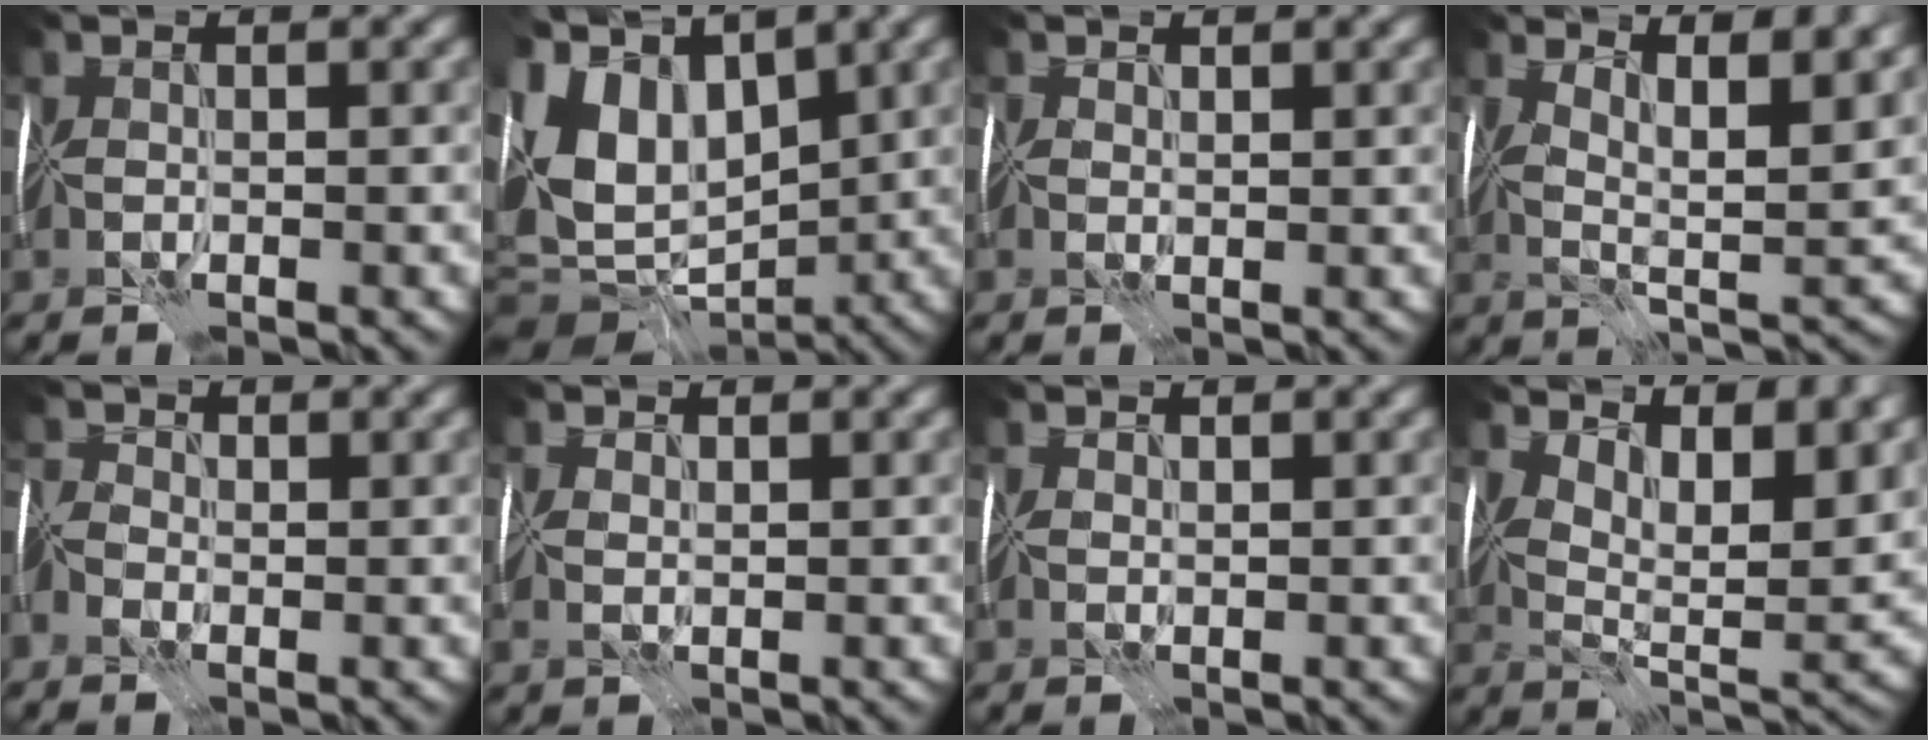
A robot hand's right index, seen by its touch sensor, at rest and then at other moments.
{"total": 11.3, "force": [2.6, 8.0, 7.6], "torque": [-0.147, -0.001, 0.070]}
{"total": 0.9, "force": [0.7, 0.5, 0.3], "torque": [-0.005, 0.005, 0.009]}
{"total": 8.4, "force": [4.5, 2.3, 6.7], "torque": [-0.086, 0.003, 0.067]}
{"total": 2.9, "force": [-0.9, 2.0, 1.8], "torque": [-0.039, 0.007, -0.025]}
{"total": 1.5, "force": [0.8, 0.9, 0.9], "torque": [-0.020, 0.007, 0.015]}
{"total": 0.9, "force": [0.9, 0.3, 0.0], "torque": [-0.002, 0.006, 0.015]}
{"total": 10.0, "force": [6.4, 3.7, 6.8], "torque": [-0.098, -0.003, 0.100]}